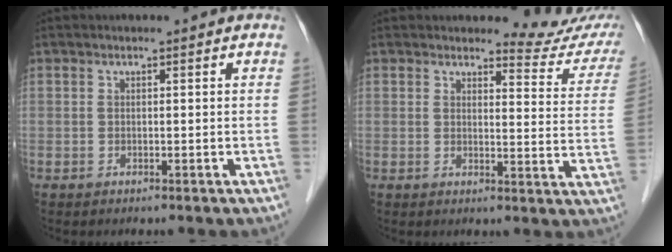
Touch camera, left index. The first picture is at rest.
{"total": 8.9, "force": [8.9, 1.0, 0.5], "torque": [0.012, -0.068, 0.075]}